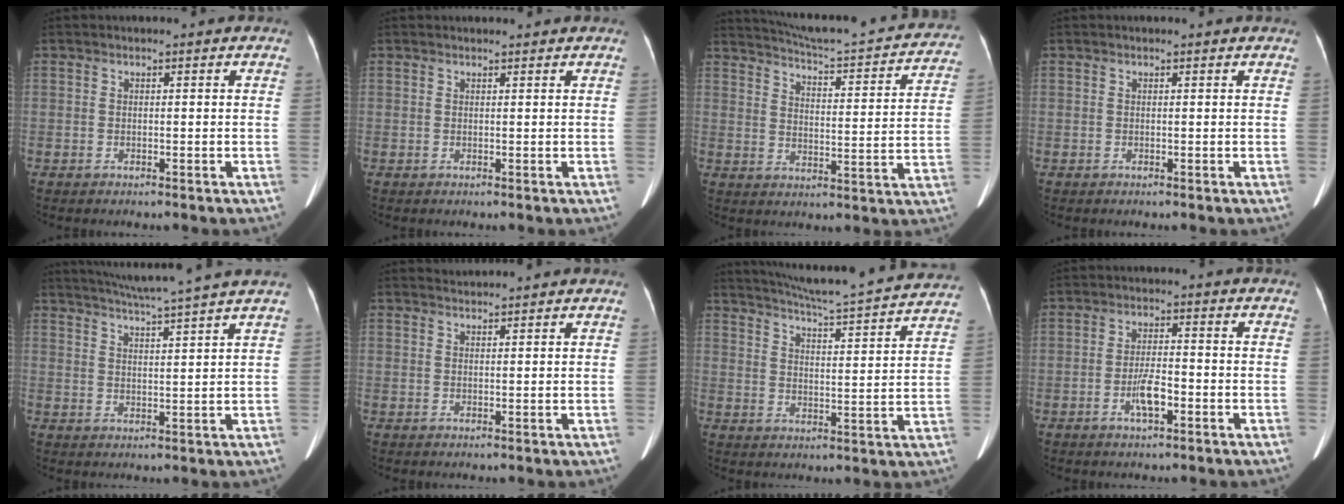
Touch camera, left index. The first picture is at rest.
{"total": 2.2, "force": [2.1, 0.4, 0.5], "torque": [-0.013, 0.017, 0.025]}
{"total": 23.6, "force": [21.8, 2.8, 8.6], "torque": [-0.123, -0.037, 0.270]}
{"total": 0.9, "force": [0.8, 0.0, 0.2], "torque": [-0.009, 0.006, 0.006]}
{"total": 11.0, "force": [9.6, -1.9, 5.0], "torque": [-0.088, 0.002, 0.135]}
{"total": 1.6, "force": [1.5, -0.3, -0.3], "torque": [-0.003, 0.012, 0.033]}
{"total": 21.9, "force": [20.5, 0.1, 7.8], "torque": [-0.128, -0.032, 0.262]}
{"total": 4.2, "force": [-1.9, 1.0, 3.6], "torque": [-0.070, 0.002, -0.034]}